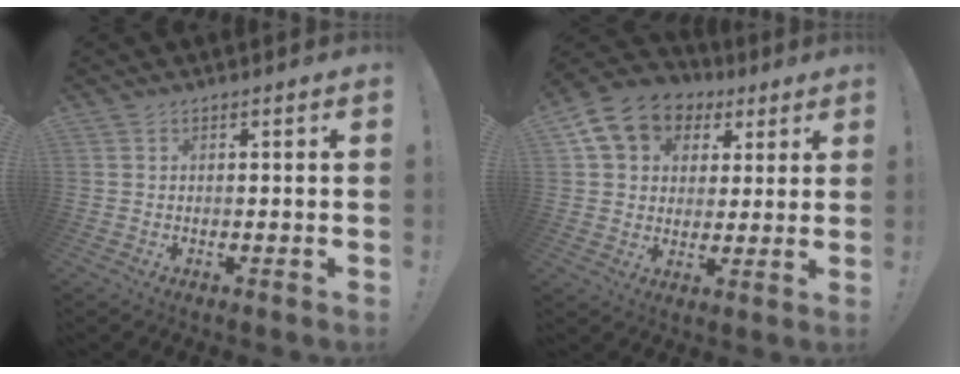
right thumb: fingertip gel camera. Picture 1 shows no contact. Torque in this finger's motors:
{"motor_torque": [-0.67, 1.08, 1.13, 0.45, 0.06]}